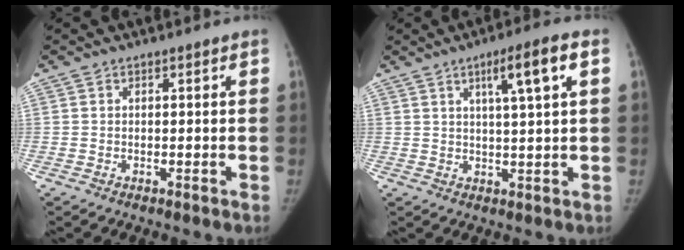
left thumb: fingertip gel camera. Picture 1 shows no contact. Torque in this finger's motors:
{"motor_torque": [0.84, 0.67, 0.92, -0.48, 0.21]}